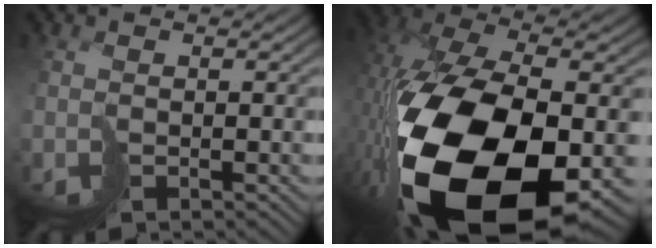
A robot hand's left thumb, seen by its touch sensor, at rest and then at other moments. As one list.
[{"total": 19.7, "force": [-5.2, 10.3, 16.0], "torque": [-0.361, -0.060, -0.045]}]